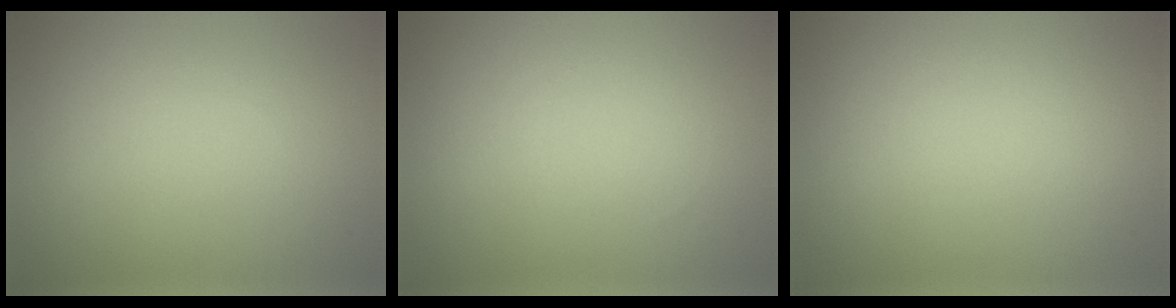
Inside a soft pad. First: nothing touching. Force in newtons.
{"total": 0.0}
{"total": 0.0}